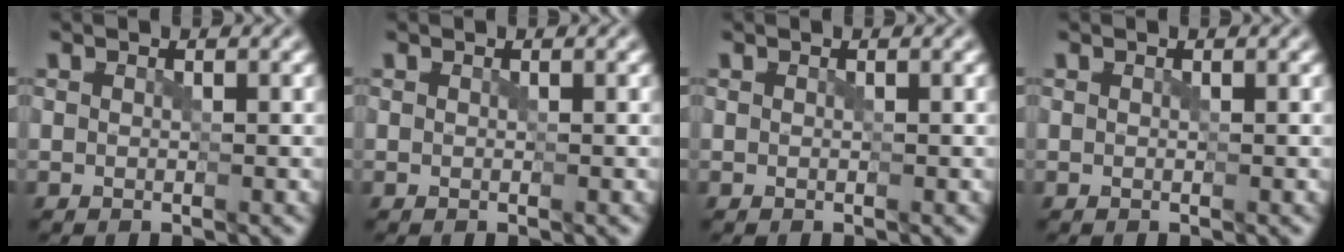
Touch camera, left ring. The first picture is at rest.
{"total": 0.0}
{"total": 0.0}
{"total": 0.0}